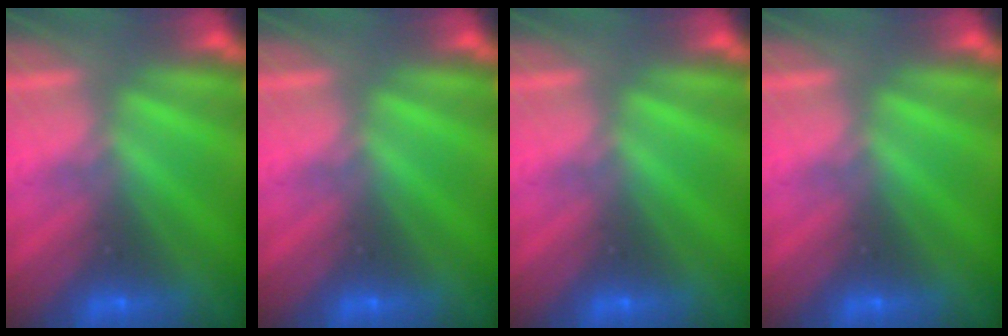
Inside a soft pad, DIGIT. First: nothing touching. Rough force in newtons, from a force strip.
{"total": 0.0}
{"total": 0.0}
{"total": 0.0}